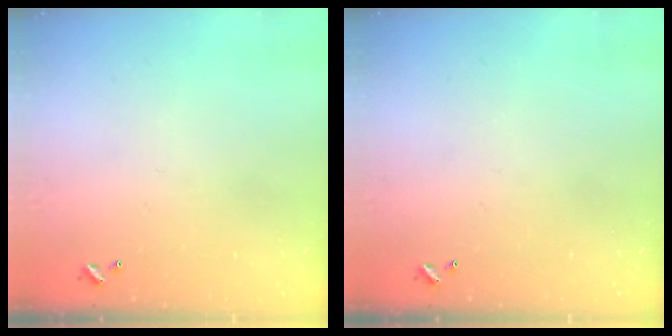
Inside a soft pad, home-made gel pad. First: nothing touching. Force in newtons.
{"total": 0.0}